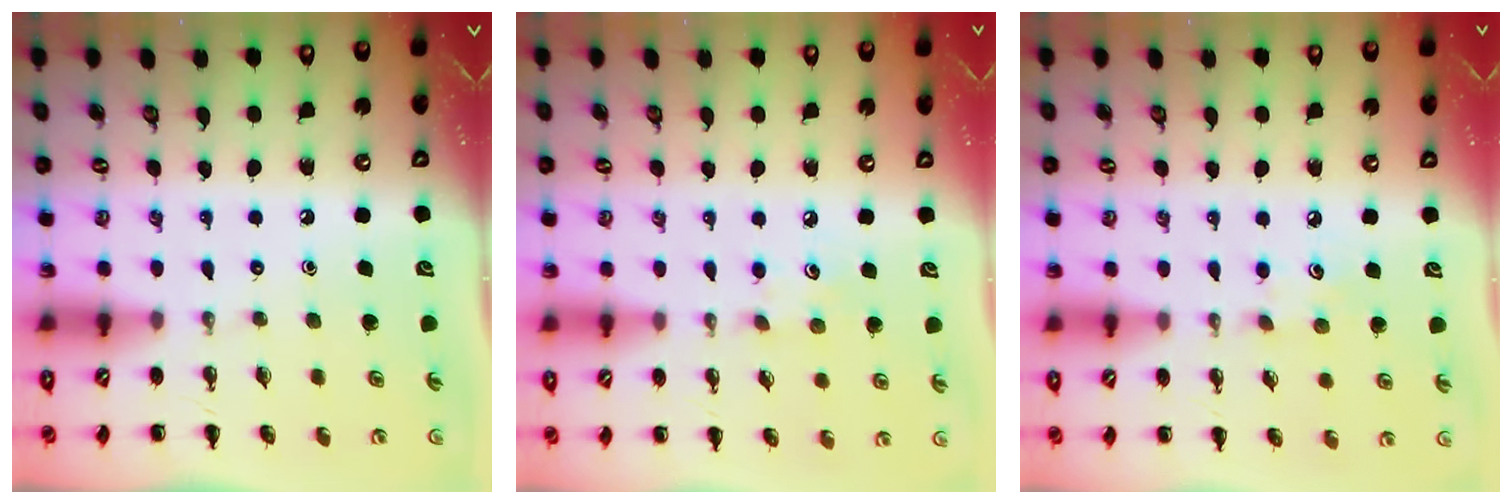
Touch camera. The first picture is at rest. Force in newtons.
{"total": 7.1, "press": 6.9, "slide": 1.6}
{"total": 7.1, "press": 6.9, "slide": 1.6}